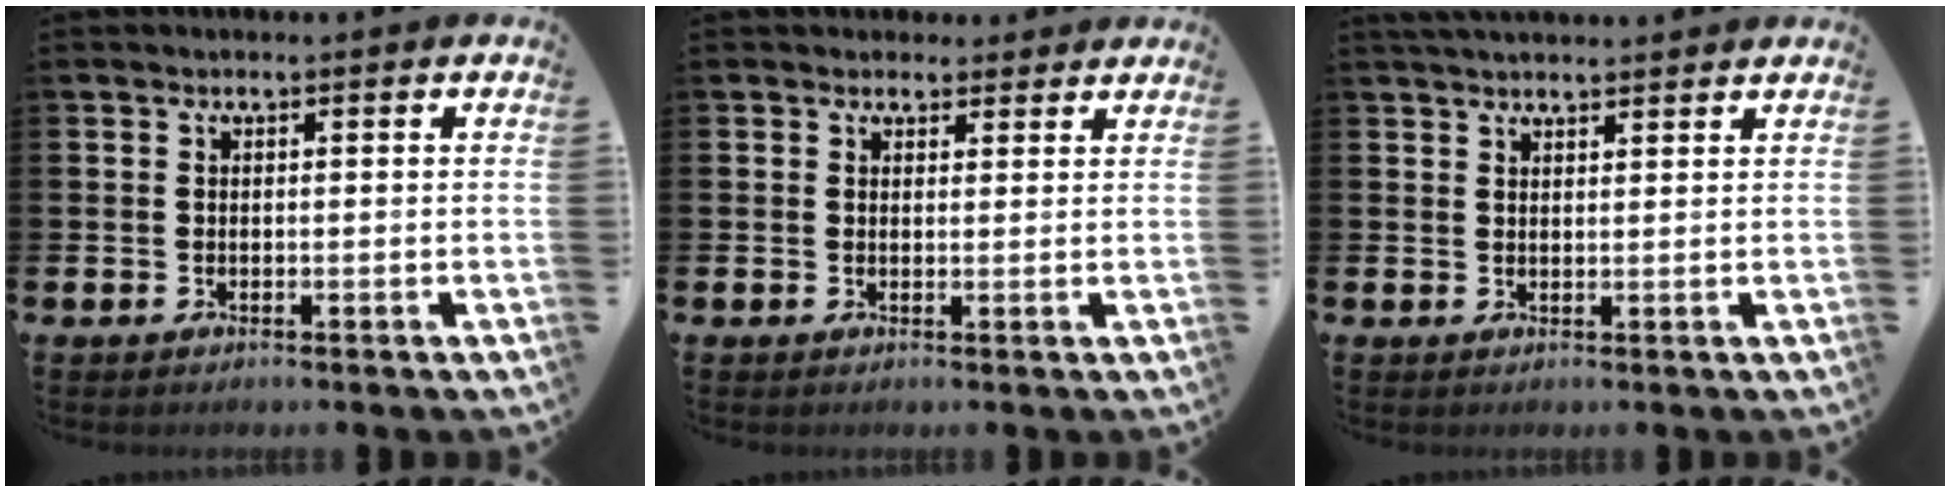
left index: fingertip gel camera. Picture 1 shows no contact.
{"total": 2.3, "force": [2.1, 1.0, -0.1], "torque": [0.011, -0.006, 0.037]}
{"total": 2.5, "force": [2.5, 0.3, 0.5], "torque": [-0.008, -0.007, 0.045]}